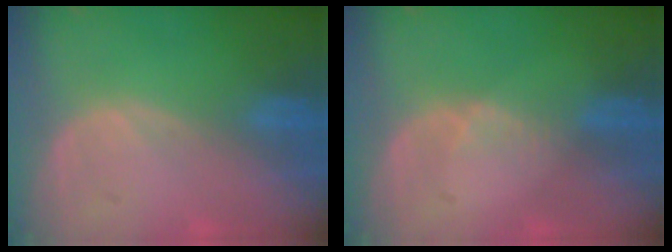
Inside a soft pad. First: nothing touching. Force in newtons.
{"total": 1.1, "press": 1.1, "slide": 0.2}